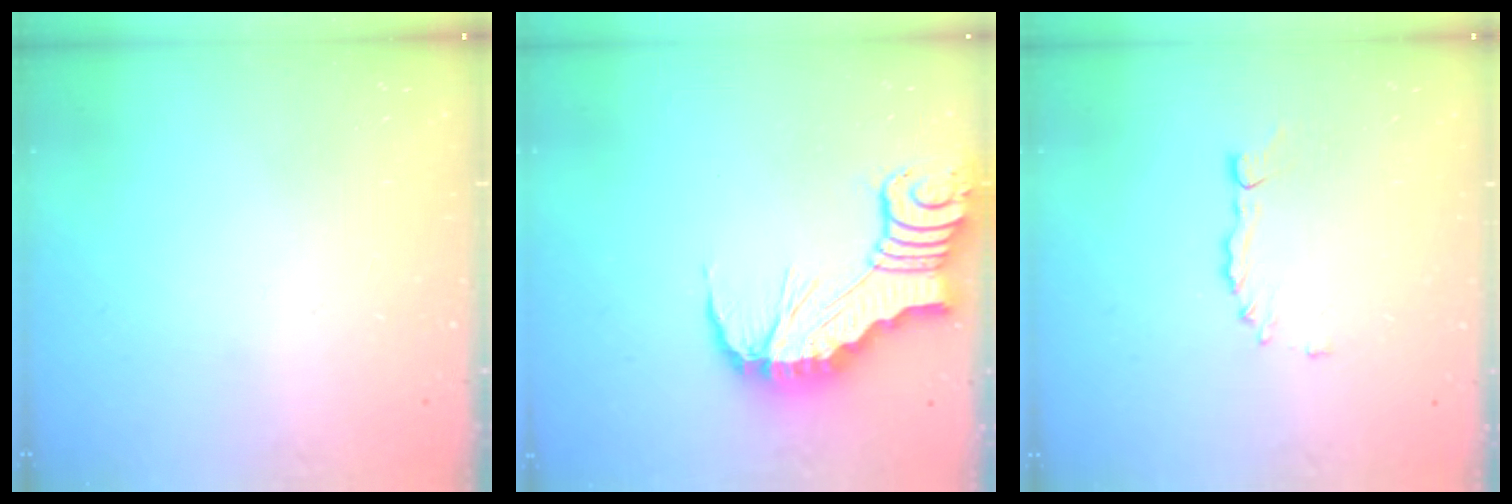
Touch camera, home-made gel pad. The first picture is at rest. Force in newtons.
{"total": 12.7, "press": 12.6, "slide": 1.4}
{"total": 2.3, "press": 2.3, "slide": 0.2}